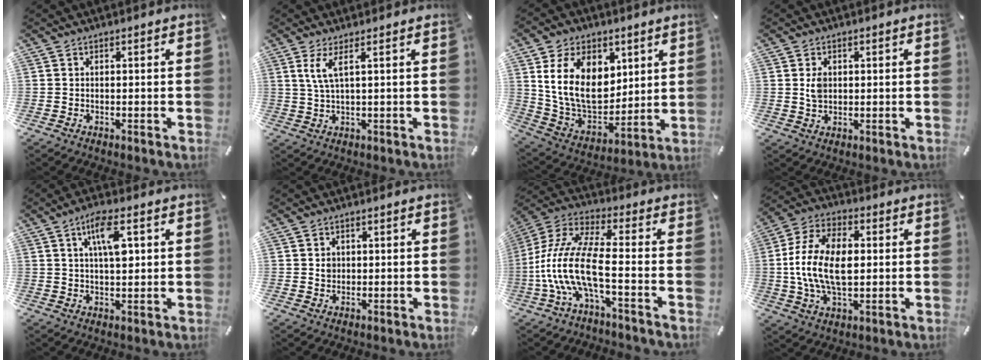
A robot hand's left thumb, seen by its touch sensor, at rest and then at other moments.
{"total": 4.3, "force": [1.8, 0.5, 3.9], "torque": [-0.083, -0.003, 0.031]}
{"total": 17.9, "force": [5.8, 13.0, 10.9], "torque": [-0.211, -0.026, 0.108]}
{"total": 2.9, "force": [0.6, 2.3, 1.7], "torque": [-0.029, 0.003, 0.009]}
{"total": 8.5, "force": [2.7, 3.2, 7.4], "torque": [-0.134, 0.003, 0.042]}
{"total": 1.7, "force": [0.3, 1.7, 0.4], "torque": [-0.002, 0.003, 0.002]}
{"total": 14.7, "force": [-3.5, 4.2, 13.6], "torque": [-0.302, -0.017, -0.069]}
{"total": 15.5, "force": [0.0, 9.4, 12.4], "torque": [-0.268, 0.010, 0.001]}